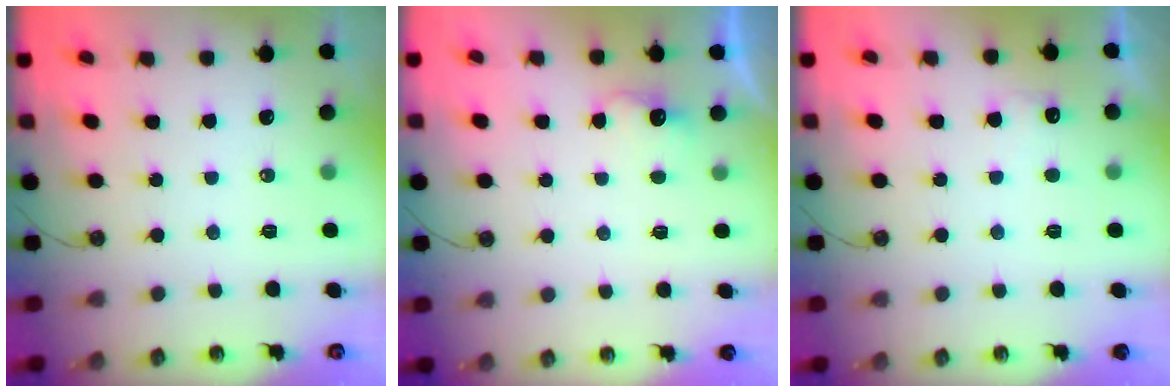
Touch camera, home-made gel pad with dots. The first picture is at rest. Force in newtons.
{"total": 2.8, "press": 2.7, "slide": 0.8}
{"total": 5.6, "press": 5.5, "slide": 1.2}